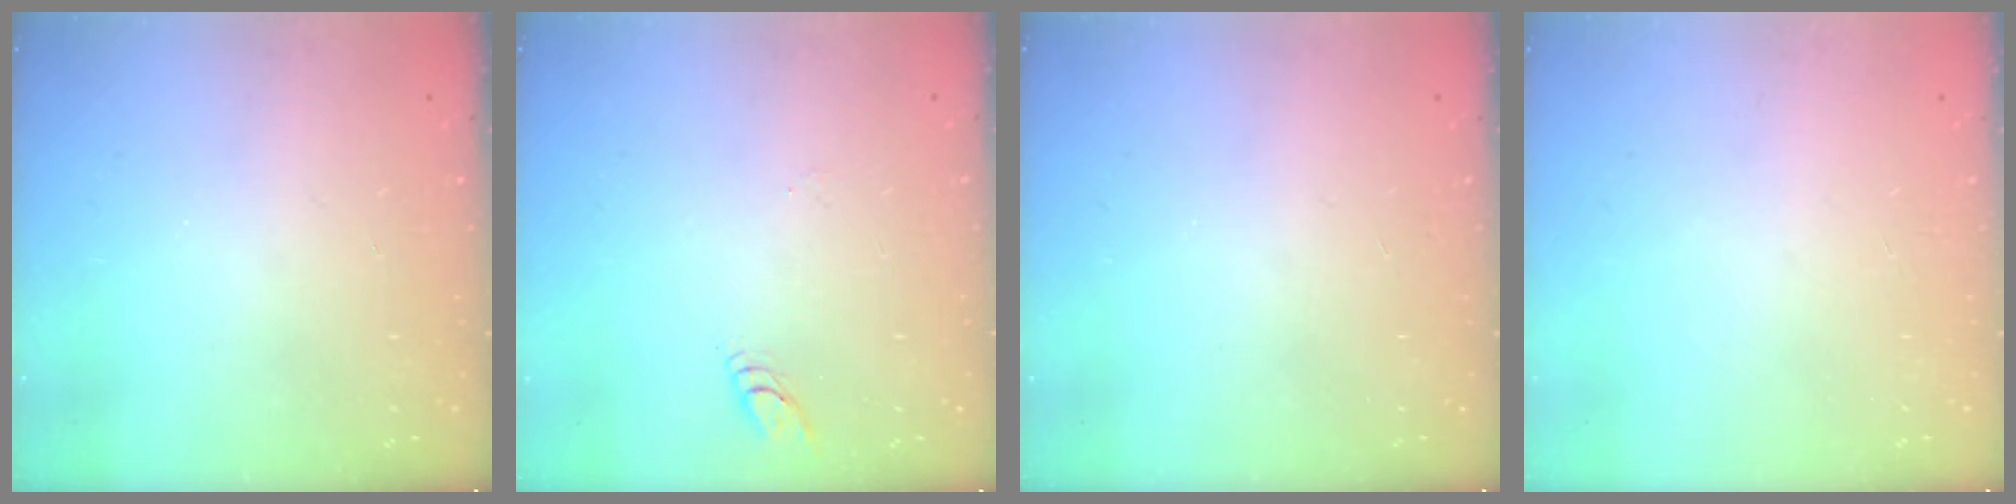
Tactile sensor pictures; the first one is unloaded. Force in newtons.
{"total": 4.2, "press": 4.2, "slide": 0.3}
{"total": 0.0}
{"total": 0.0}